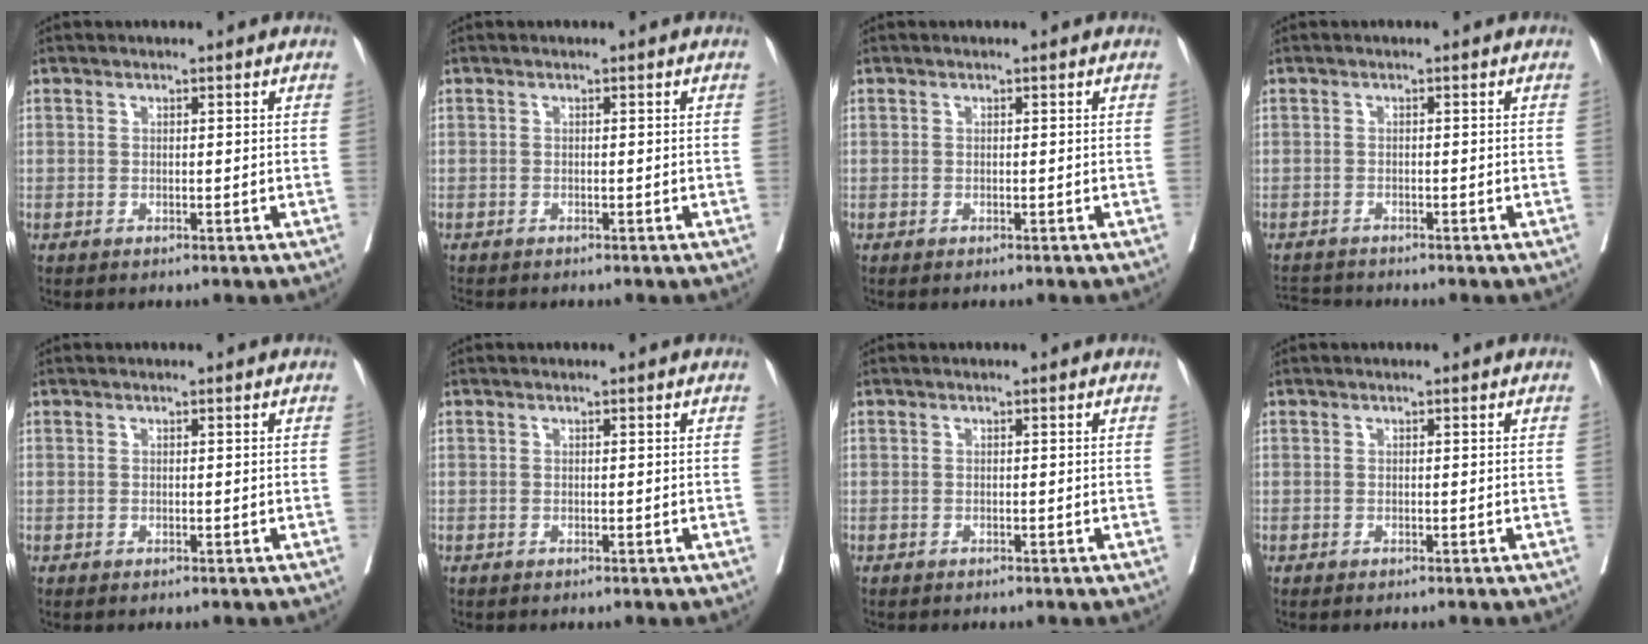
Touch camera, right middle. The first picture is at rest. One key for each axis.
{"total": 1.7, "fx": -1.7, "fy": 0.1, "fz": 0.4, "tx": -0.018, "ty": -0.008, "tz": -0.027}
{"total": 0.8, "fx": -0.8, "fy": 0.0, "fz": 0.3, "tx": -0.003, "ty": -0.002, "tz": -0.013}
{"total": 2.9, "fx": -2.9, "fy": -0.2, "fz": 0.0, "tx": -0.005, "ty": -0.018, "tz": -0.052}
{"total": 0.0}
{"total": 0.0}
{"total": 1.6, "fx": -1.4, "fy": 0.2, "fz": 0.6, "tx": -0.018, "ty": -0.005, "tz": -0.019}
{"total": 1.8, "fx": -1.6, "fy": 0.1, "fz": 0.7, "tx": -0.008, "ty": -0.002, "tz": -0.021}